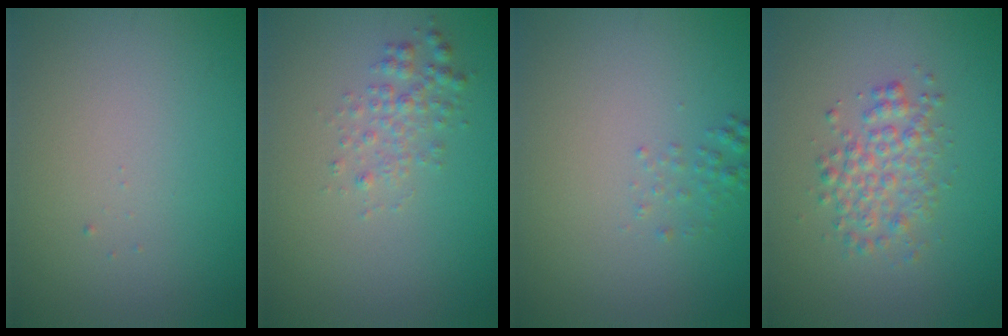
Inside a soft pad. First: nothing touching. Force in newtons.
{"total": 1.8, "press": 1.8, "slide": 0.0}
{"total": 1.0, "press": 1.0, "slide": 0.0}
{"total": 2.8, "press": 2.8, "slide": 0.0}